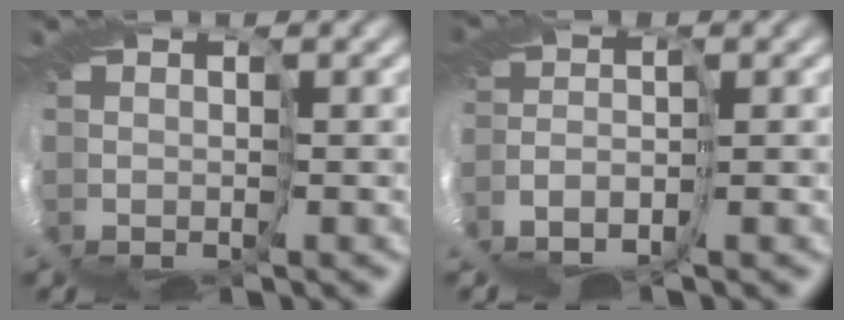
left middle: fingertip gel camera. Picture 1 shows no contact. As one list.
[{"total": 4.1, "force": [-3.8, -1.4, 0.7], "torque": [-0.058, -0.002, -0.067]}]